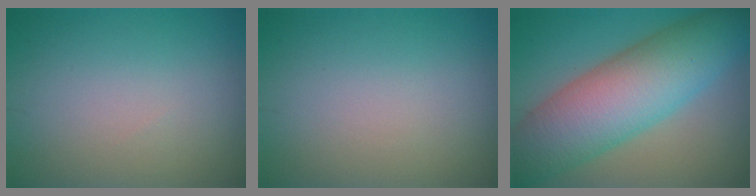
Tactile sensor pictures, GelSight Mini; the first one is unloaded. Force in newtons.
{"total": 0.0}
{"total": 10.9, "press": 10.9, "slide": 0.3}